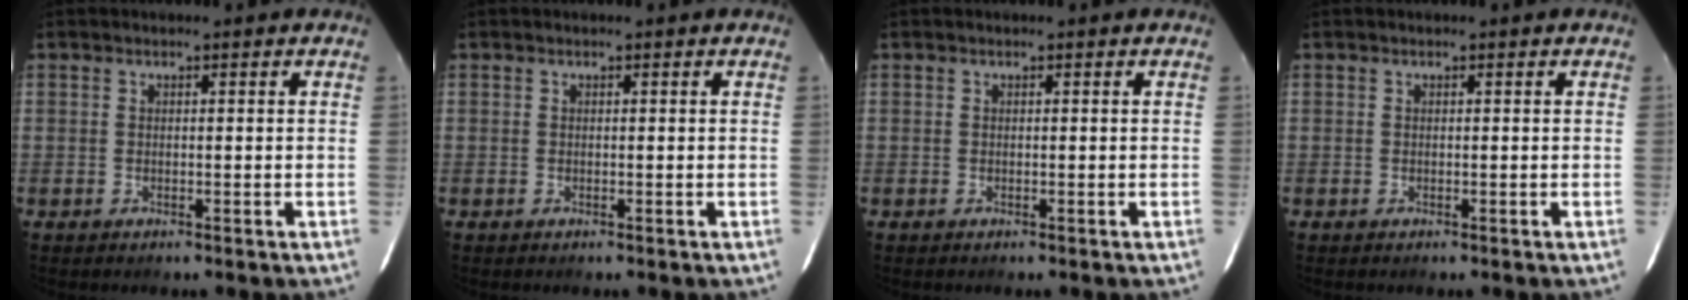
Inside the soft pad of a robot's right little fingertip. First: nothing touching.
{"total": 0.0}
{"total": 0.0}
{"total": 0.0}